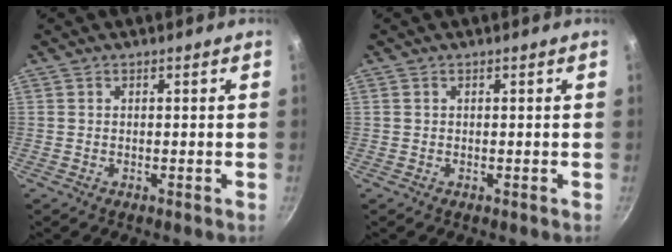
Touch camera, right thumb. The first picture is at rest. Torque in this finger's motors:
{"motor_torque": [0.21, 0.09, 0.00, 0.47, 0.03]}